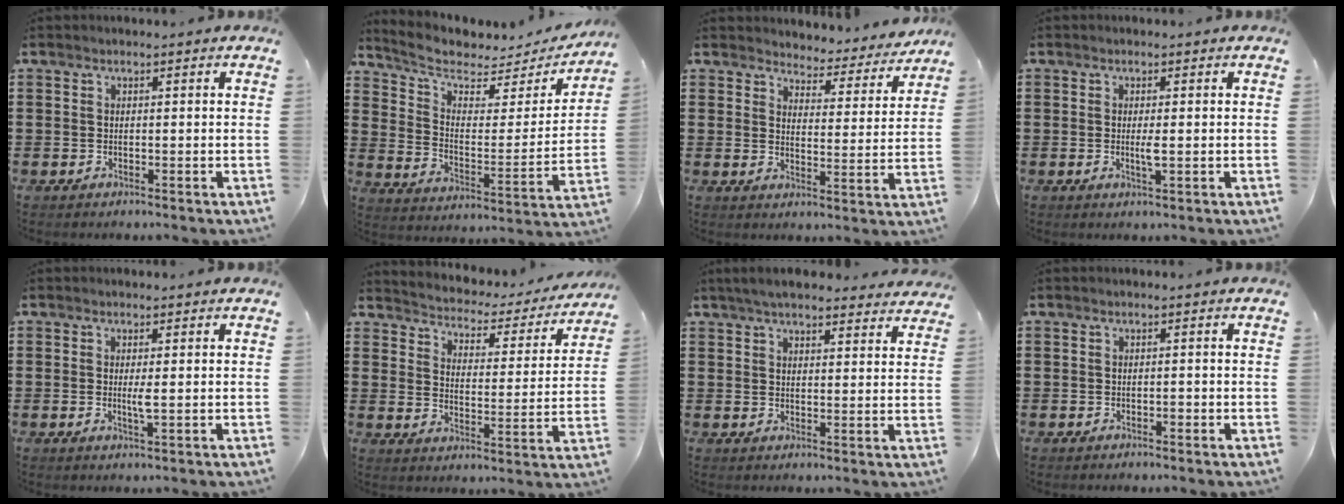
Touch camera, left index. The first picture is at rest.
{"total": 6.1, "force": [5.1, 2.1, 2.6], "torque": [-0.078, -0.033, 0.087]}
{"total": 4.1, "force": [4.1, 0.8, -0.1], "torque": [-0.017, -0.034, 0.066]}
{"total": 1.9, "force": [0.0, 0.1, 1.9], "torque": [-0.036, -0.002, -0.001]}
{"total": 2.0, "force": [0.1, 0.0, 2.0], "torque": [-0.038, -0.005, 0.001]}
{"total": 2.7, "force": [2.6, 0.6, -0.2], "torque": [-0.018, -0.030, 0.034]}
{"total": 4.9, "force": [4.6, 0.6, 1.5], "torque": [-0.043, -0.011, 0.086]}
{"total": 0.5, "force": [-0.2, 0.1, 0.4], "torque": [-0.010, -0.003, -0.003]}